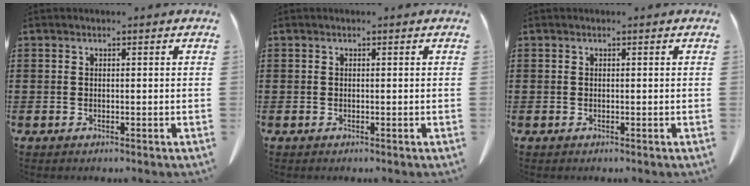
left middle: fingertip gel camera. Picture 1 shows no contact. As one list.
[{"total": 0.0}, {"total": 0.0}]